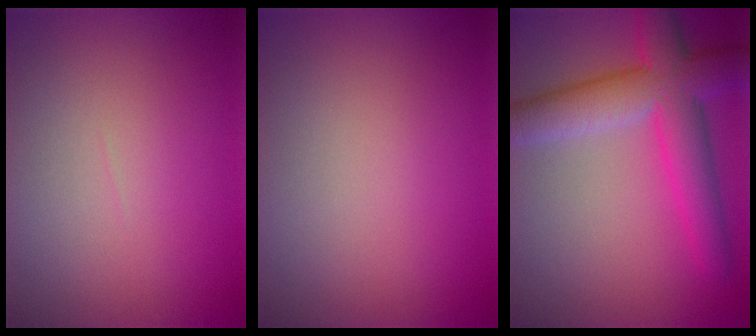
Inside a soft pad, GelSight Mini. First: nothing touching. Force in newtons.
{"total": 0.0}
{"total": 7.6, "press": 7.6, "slide": 0.4}